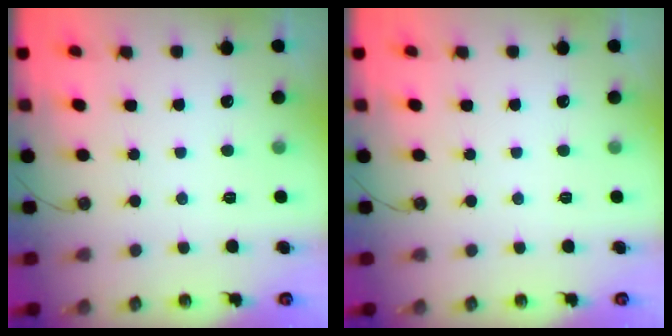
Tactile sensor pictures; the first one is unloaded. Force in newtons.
{"total": 0.0}